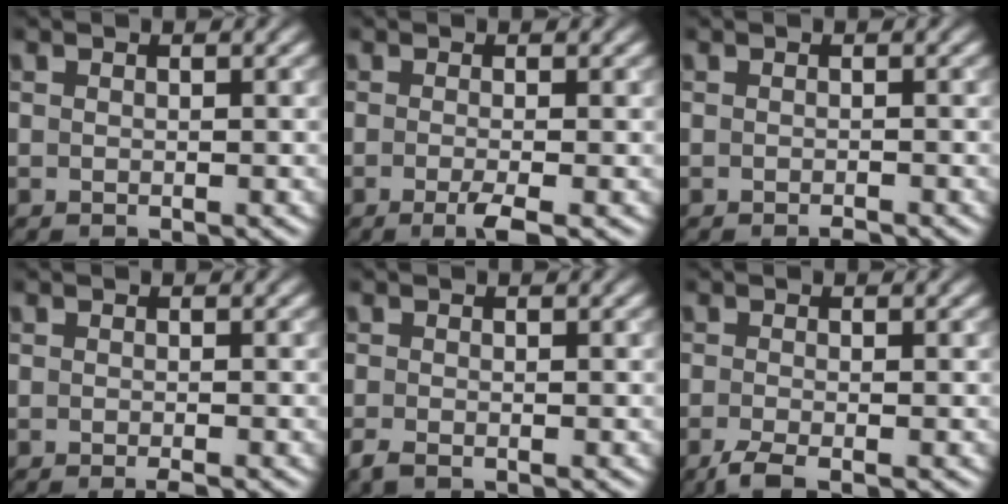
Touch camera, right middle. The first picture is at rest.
{"total": 2.4, "force": [-0.9, 0.5, 2.2], "torque": [-0.035, -0.004, -0.021]}
{"total": 0.8, "force": [-0.6, 0.1, 0.4], "torque": [-0.007, -0.001, -0.011]}
{"total": 0.9, "force": [-0.6, 0.1, 0.7], "torque": [-0.011, -0.004, -0.011]}
{"total": 1.1, "force": [-0.8, 0.2, 0.7], "torque": [-0.015, -0.006, -0.017]}
{"total": 2.2, "force": [-1.4, 0.4, 1.6], "torque": [-0.032, -0.007, -0.034]}